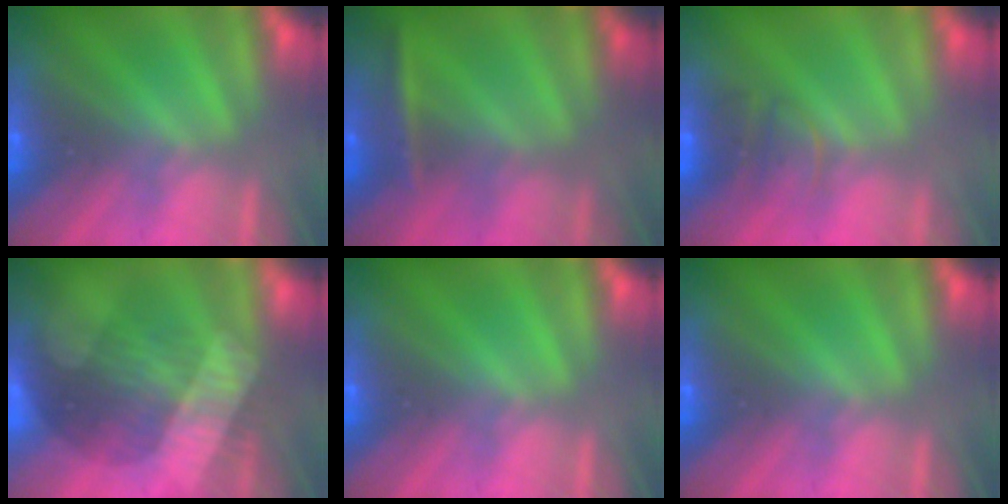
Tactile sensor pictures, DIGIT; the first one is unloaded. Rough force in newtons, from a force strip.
{"total": 2.4}
{"total": 2.2}
{"total": 3.6}
{"total": 0.0}
{"total": 0.0}